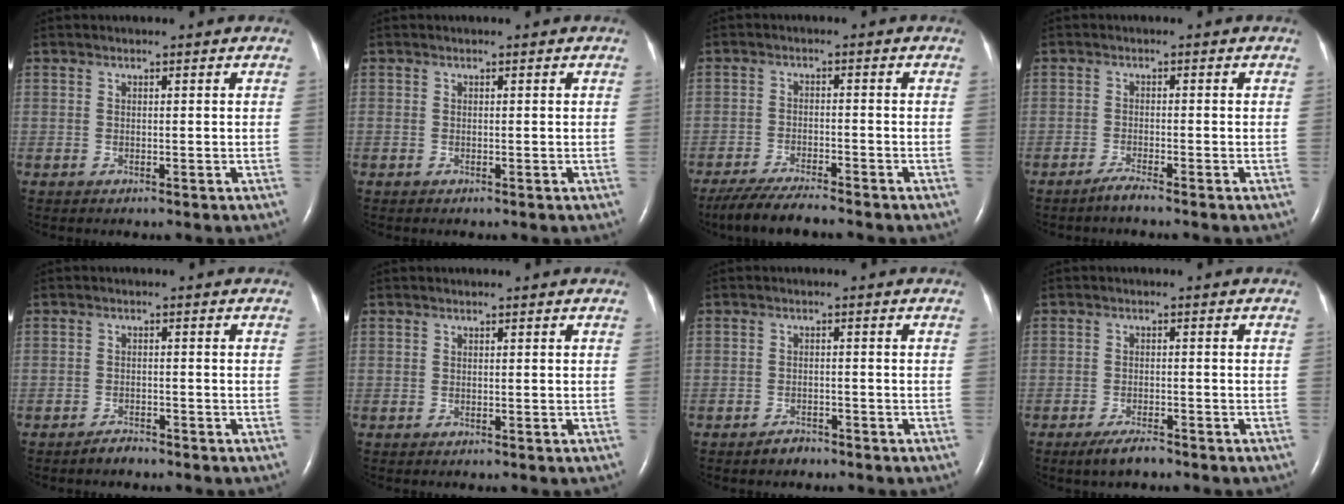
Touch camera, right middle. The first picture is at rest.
{"total": 0.0}
{"total": 7.2, "force": [-6.4, 0.4, 3.3], "torque": [-0.058, -0.023, -0.111]}
{"total": 1.9, "force": [-1.6, -0.4, 0.8], "torque": [-0.028, -0.006, -0.033]}
{"total": 1.7, "force": [-1.6, 0.3, 0.4], "torque": [-0.015, -0.004, -0.027]}
{"total": 0.0}
{"total": 1.9, "force": [-1.6, 0.8, 0.5], "torque": [-0.016, -0.002, -0.024]}
{"total": 3.4, "force": [-2.7, 0.7, 2.0], "torque": [-0.049, -0.007, -0.046]}